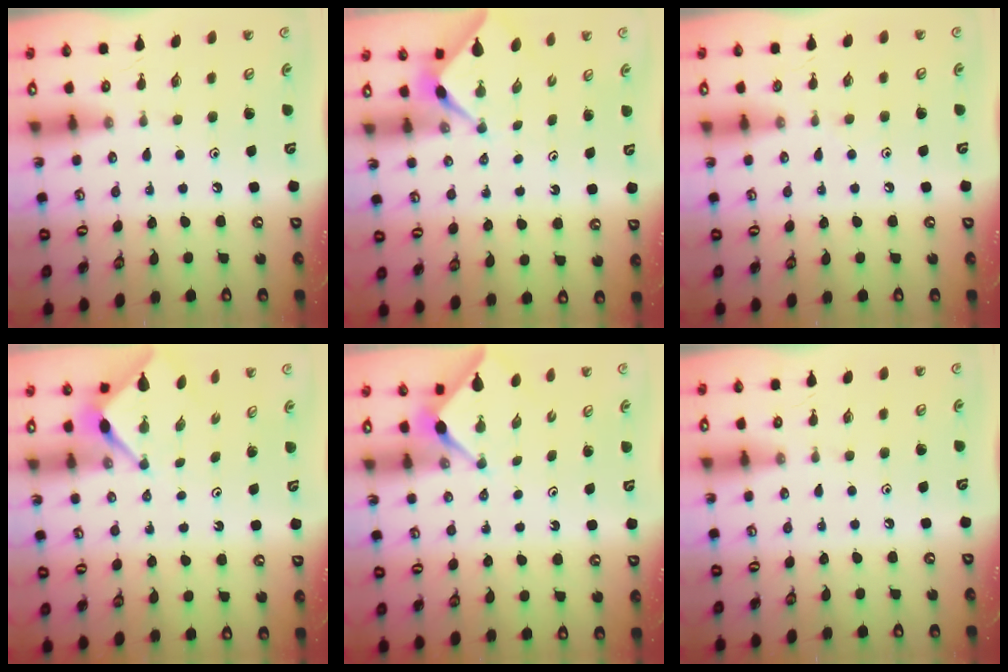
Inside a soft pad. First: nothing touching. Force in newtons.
{"total": 2.4, "press": 2.4, "slide": 0.3}
{"total": 4.3, "press": 4.3, "slide": 0.3}
{"total": 3.1, "press": 3.1, "slide": 0.3}
{"total": 3.0, "press": 2.9, "slide": 0.3}
{"total": 0.0}